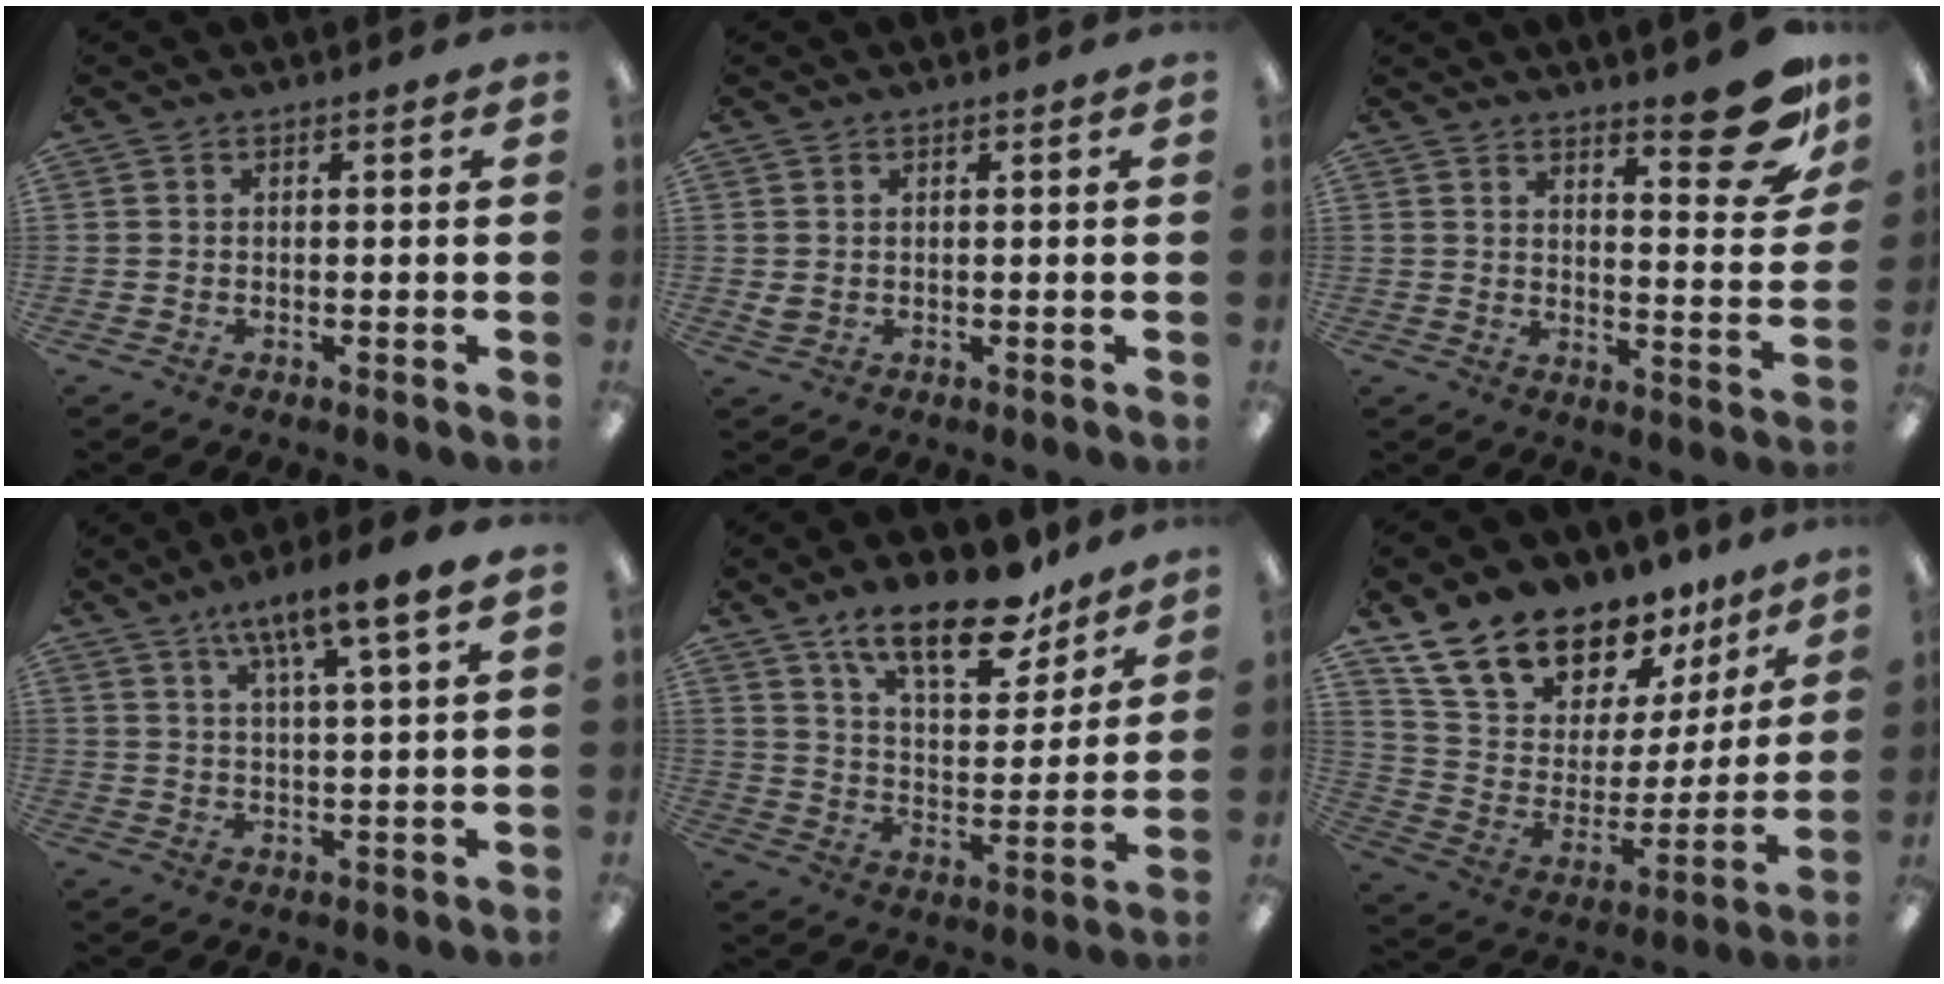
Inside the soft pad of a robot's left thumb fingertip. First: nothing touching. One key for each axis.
{"total": 1.6, "fx": 0.7, "fy": 1.2, "fz": 0.7, "tx": -0.009, "ty": 0.000, "tz": 0.012}
{"total": 14.2, "fx": 10.2, "fy": 3.9, "fz": 9.1, "tx": -0.097, "ty": -0.075, "tz": 0.162}
{"total": 8.5, "fx": 6.4, "fy": 0.4, "fz": 5.6, "tx": -0.099, "ty": -0.033, "tz": 0.107}
{"total": 18.4, "fx": 13.1, "fy": 7.2, "fz": 10.7, "tx": -0.167, "ty": -0.073, "tz": 0.220}
{"total": 18.0, "fx": 15.4, "fy": 7.7, "fz": 5.3, "tx": -0.112, "ty": -0.125, "tz": 0.280}